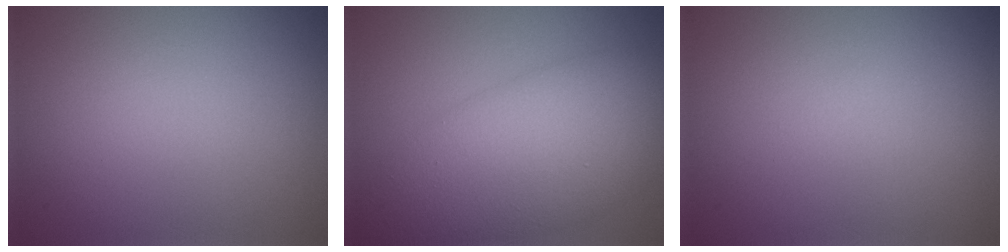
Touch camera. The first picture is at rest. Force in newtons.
{"total": 9.6, "press": 9.6, "slide": 0.3}
{"total": 0.0}